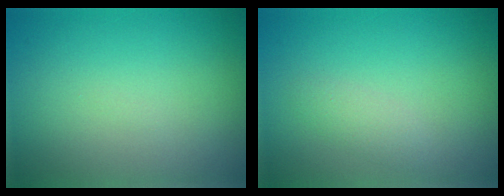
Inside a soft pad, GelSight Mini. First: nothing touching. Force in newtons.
{"total": 1.3, "press": 1.3, "slide": 0.0}